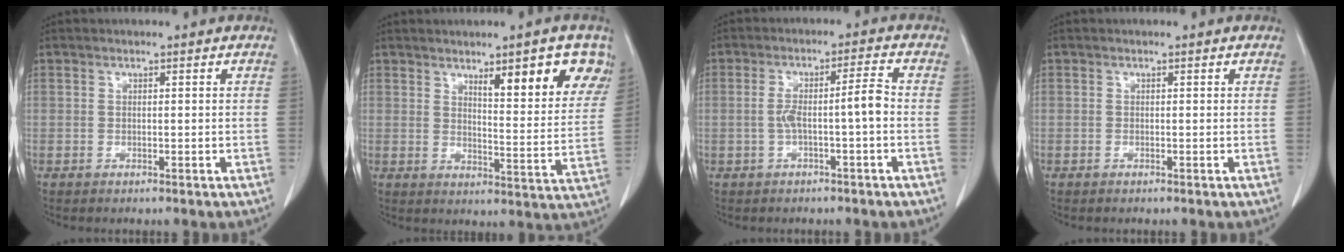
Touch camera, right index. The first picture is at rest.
{"total": 10.8, "force": [6.3, 1.8, 8.5], "torque": [-0.104, -0.005, 0.086]}
{"total": 5.2, "force": [-1.0, 0.1, 5.1], "torque": [-0.095, 0.021, -0.012]}
{"total": 0.0}